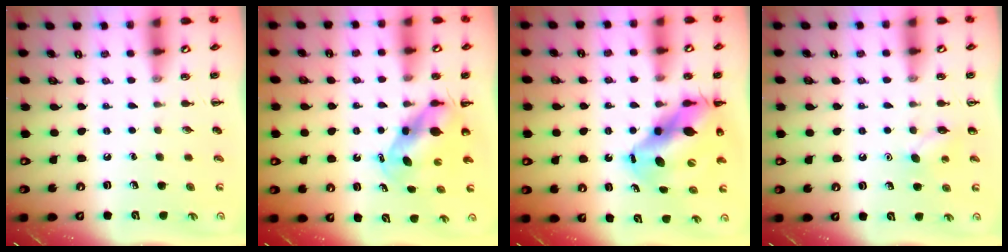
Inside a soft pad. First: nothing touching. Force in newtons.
{"total": 6.3, "press": 6.2, "slide": 1.1}
{"total": 14.1, "press": 13.6, "slide": 3.7}
{"total": 6.3, "press": 6.1, "slide": 1.5}